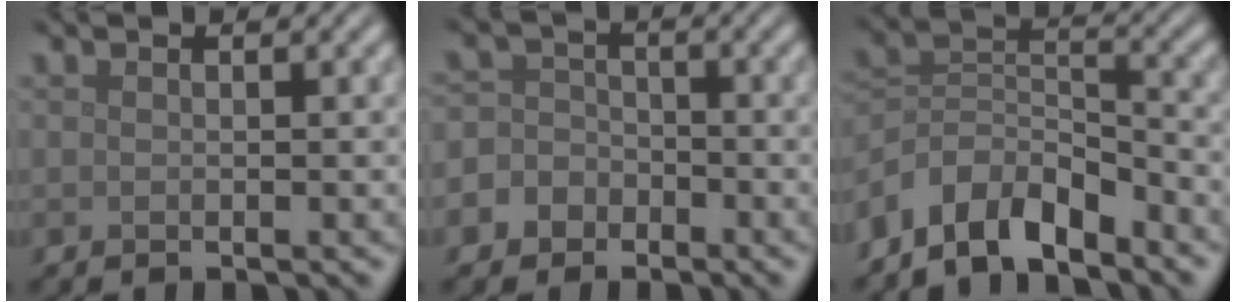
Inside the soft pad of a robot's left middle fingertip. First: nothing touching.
{"total": 5.6, "force": [-2.8, 4.8, 0.9], "torque": [-0.003, 0.003, -0.070]}
{"total": 6.3, "force": [-4.8, 2.8, 2.9], "torque": [-0.046, 0.000, -0.101]}